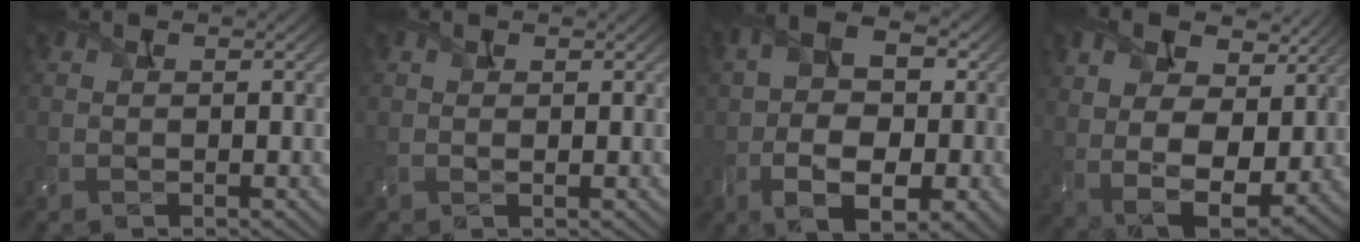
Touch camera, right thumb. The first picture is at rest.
{"total": 0.8, "force": [0.4, 0.3, 0.6], "torque": [-0.013, 0.003, 0.005]}
{"total": 11.2, "force": [-1.8, 6.6, 8.9], "torque": [-0.176, -0.007, -0.035]}
{"total": 13.8, "force": [4.4, 8.5, 9.9], "torque": [-0.208, 0.005, 0.080]}